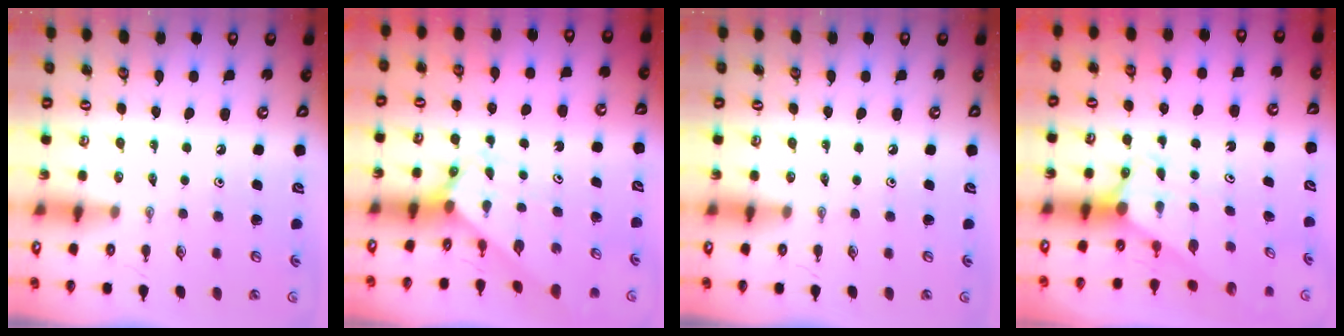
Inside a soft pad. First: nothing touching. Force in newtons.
{"total": 2.3, "press": 2.3, "slide": 0.2}
{"total": 0.0}
{"total": 2.7, "press": 2.7, "slide": 0.0}